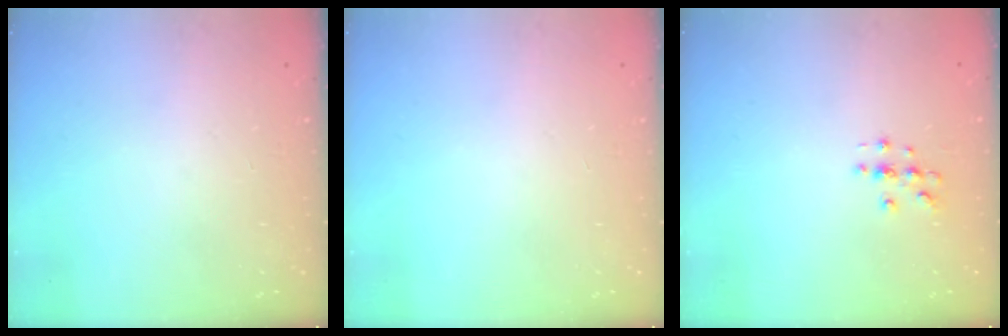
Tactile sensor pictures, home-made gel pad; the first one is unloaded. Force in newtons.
{"total": 0.0}
{"total": 3.0, "press": 3.0, "slide": 0.3}